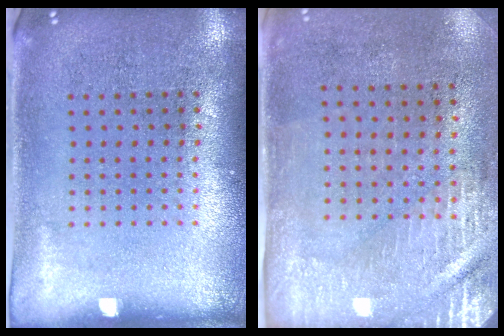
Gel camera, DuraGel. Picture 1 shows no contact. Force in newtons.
{"total": 2.9, "press": 2.5, "slide": 1.5}